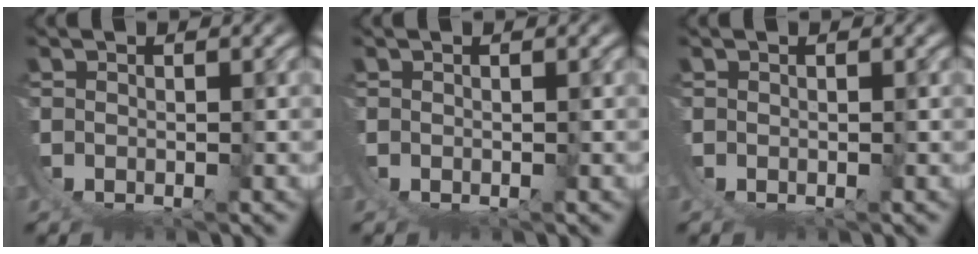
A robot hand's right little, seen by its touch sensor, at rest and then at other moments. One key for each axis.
{"total": 1.0, "fx": 0.3, "fy": -0.9, "fz": -0.3, "tx": 0.012, "ty": 0.006, "tz": 0.004}
{"total": 0.6, "fx": 0.2, "fy": -0.6, "fz": -0.2, "tx": 0.010, "ty": 0.005, "tz": 0.003}